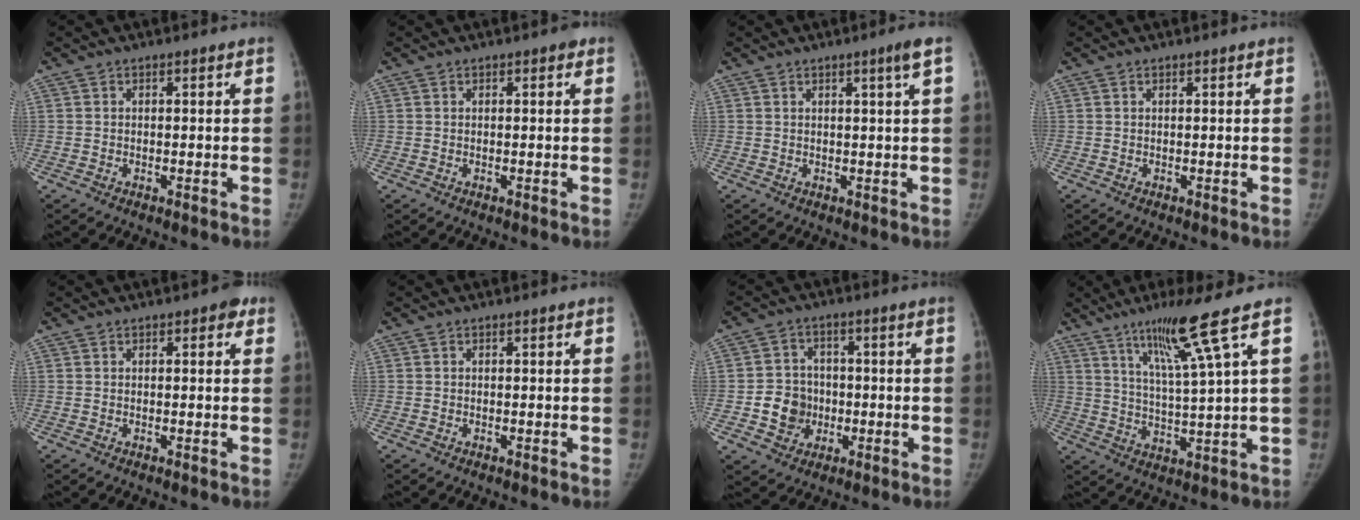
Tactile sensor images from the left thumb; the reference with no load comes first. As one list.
[{"total": 0.8, "force": [0.4, 0.4, 0.6], "torque": [-0.007, 0.002, 0.002]}, {"total": 2.3, "force": [1.0, -0.6, 1.9], "torque": [-0.033, -0.008, 0.019]}, {"total": 0.0}, {"total": 2.0, "force": [0.8, 1.0, 1.5], "torque": [-0.009, 0.002, 0.006]}, {"total": 0.0}, {"total": 7.6, "force": [-1.5, 6.9, 2.7], "torque": [-0.014, 0.016, -0.024]}, {"total": 11.1, "force": [6.2, -1.5, 9.1], "torque": [-0.158, -0.040, 0.116]}]